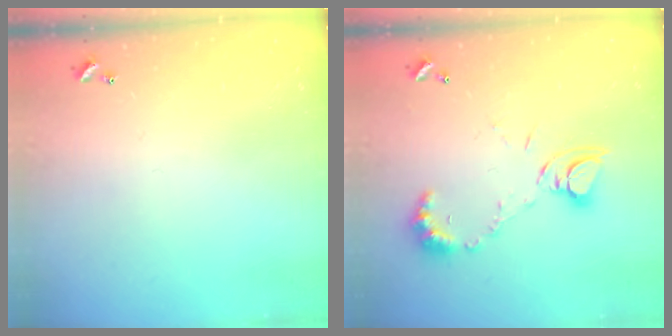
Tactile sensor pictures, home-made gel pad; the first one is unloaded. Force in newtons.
{"total": 10.0, "press": 10.0, "slide": 0.9}